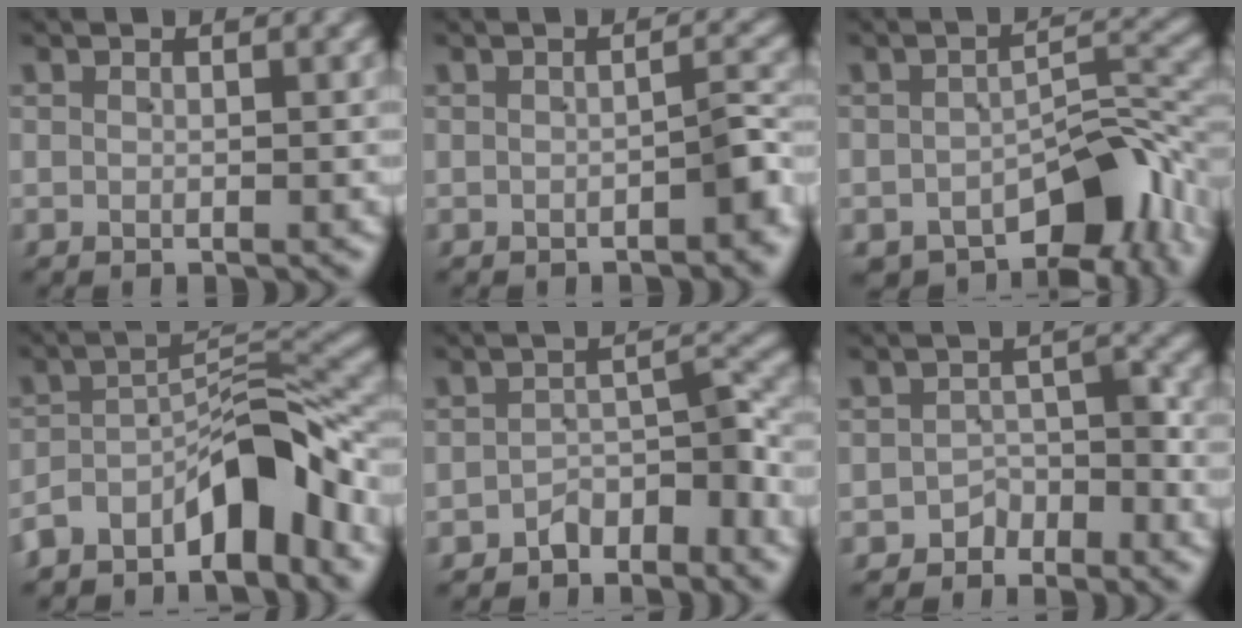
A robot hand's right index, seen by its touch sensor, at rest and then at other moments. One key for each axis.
{"total": 2.2, "fx": -1.4, "fy": 0.5, "fz": 1.6, "tx": -0.019, "ty": 0.002, "tz": -0.023}
{"total": 10.8, "fx": -7.0, "fy": 5.6, "fz": 6.1, "tx": -0.081, "ty": -0.026, "tz": -0.096}
{"total": 7.0, "fx": -4.7, "fy": 2.6, "fz": 4.5, "tx": -0.059, "ty": 0.009, "tz": -0.078}
{"total": 3.5, "fx": -3.1, "fy": 1.1, "fz": 1.3, "tx": -0.006, "ty": 0.007, "tz": -0.057}
{"total": 3.0, "fx": -2.5, "fy": 1.7, "fz": 0.5, "tx": 0.002, "ty": 0.002, "tz": -0.045}